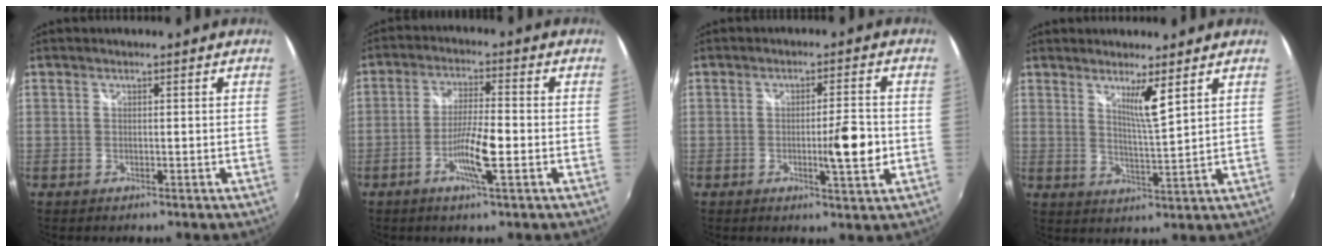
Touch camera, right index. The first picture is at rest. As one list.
[{"total": 7.2, "force": [-2.5, 0.3, 6.7], "torque": [-0.130, 0.000, -0.046]}, {"total": 6.4, "force": [-1.1, 0.6, 6.3], "torque": [-0.098, -0.003, -0.012]}, {"total": 4.9, "force": [3.1, -0.3, 3.8], "torque": [-0.063, -0.011, 0.047]}]